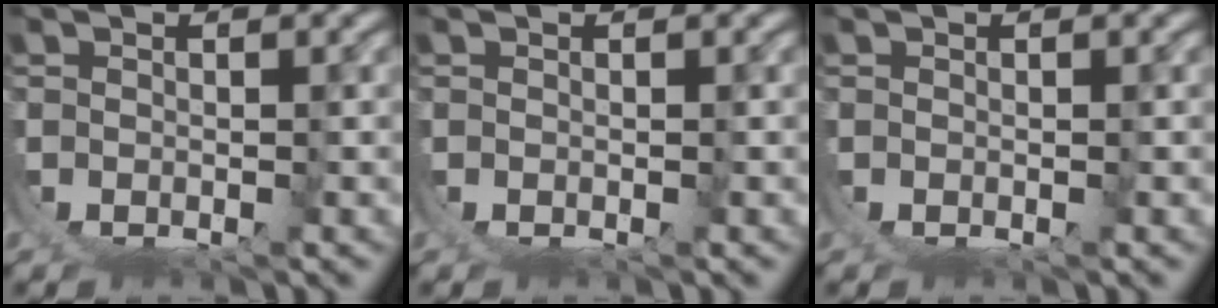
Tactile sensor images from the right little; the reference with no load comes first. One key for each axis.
{"total": 0.0}
{"total": 0.0}